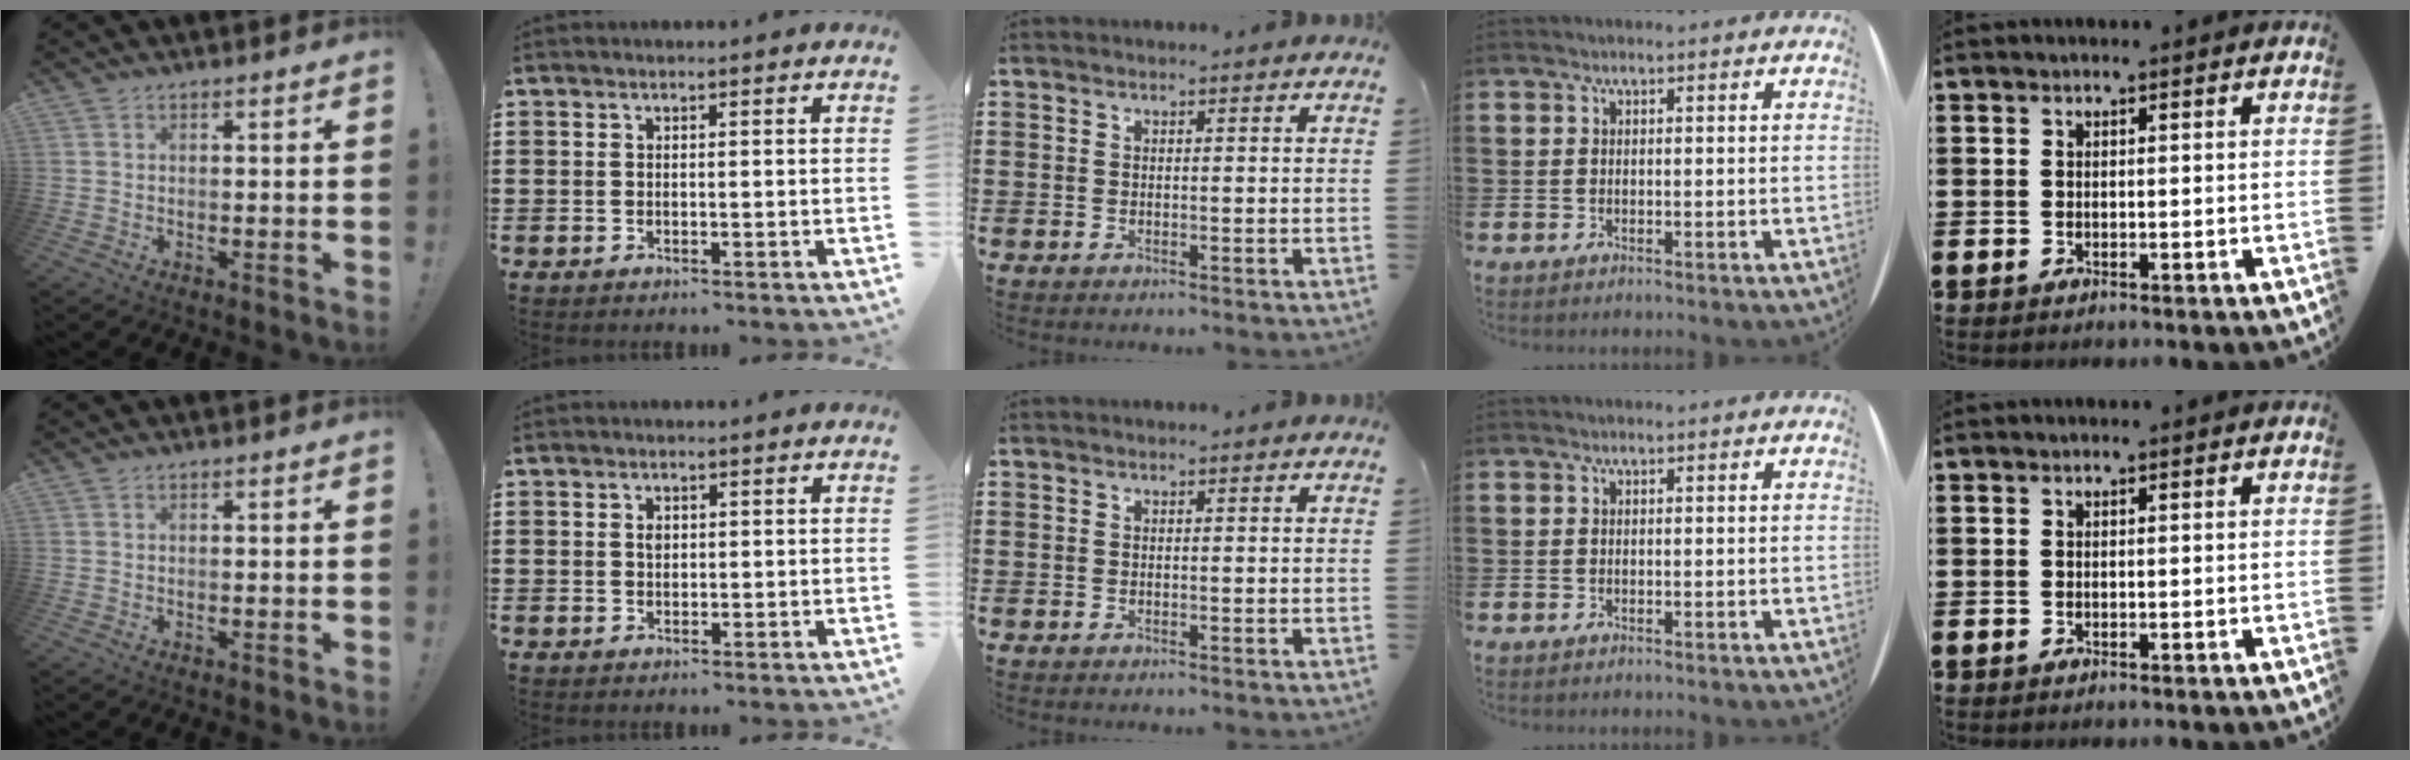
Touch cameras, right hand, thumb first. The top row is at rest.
{"index": {"total": 1.0, "force": [0.3, 0.7, 0.7], "torque": [-0.016, 0.003, 0.006]}}